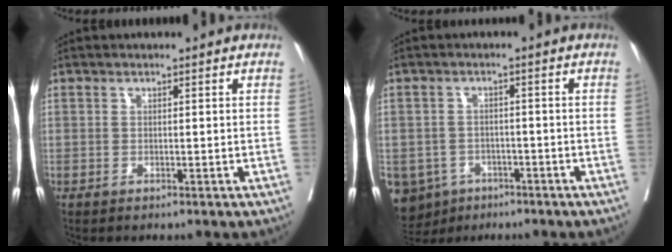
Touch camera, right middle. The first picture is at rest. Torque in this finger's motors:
{"motor_torque": [1.57, -0.57, 1.05, 0.21]}